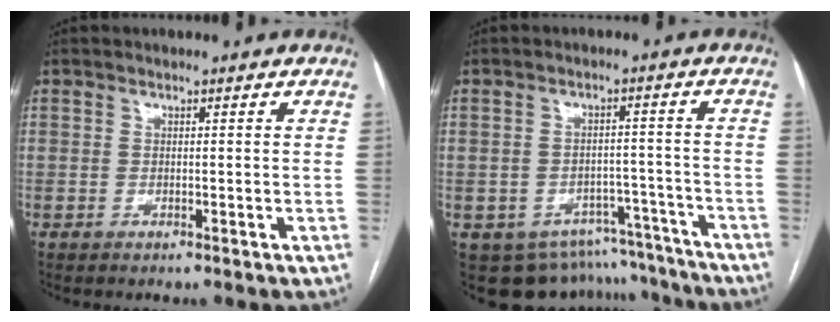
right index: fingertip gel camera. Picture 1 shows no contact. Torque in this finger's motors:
{"motor_torque": [-0.02, 0.01, 0.08, 0.00]}